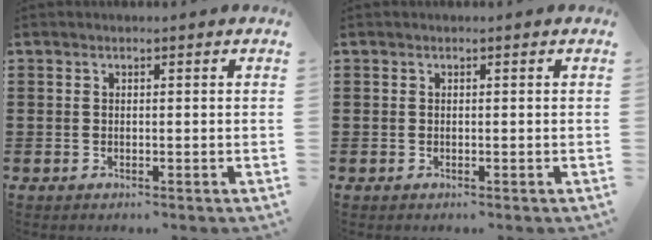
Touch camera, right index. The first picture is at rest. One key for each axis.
{"total": 0.0}